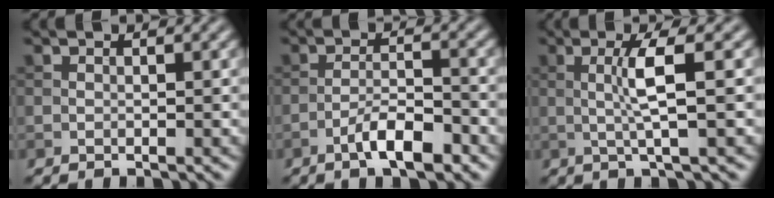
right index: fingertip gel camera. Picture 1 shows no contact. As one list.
[{"total": 4.4, "force": [-2.7, 1.1, 3.3], "torque": [-0.060, 0.009, -0.050]}, {"total": 3.8, "force": [0.3, 0.3, 3.7], "torque": [-0.072, 0.004, 0.005]}]